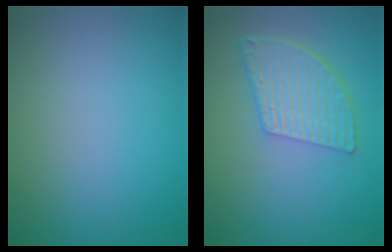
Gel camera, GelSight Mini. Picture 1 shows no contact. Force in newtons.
{"total": 5.2, "press": 3.8, "slide": 3.6}